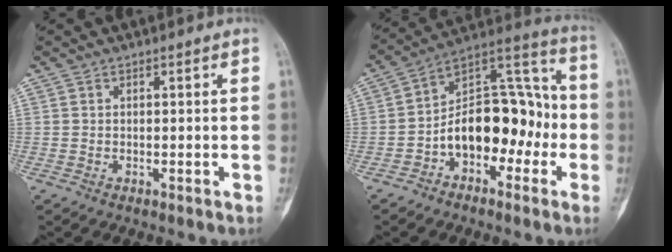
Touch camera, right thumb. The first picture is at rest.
{"total": 16.7, "force": [-4.3, 10.3, 12.4], "torque": [-0.158, 0.069, -0.075]}